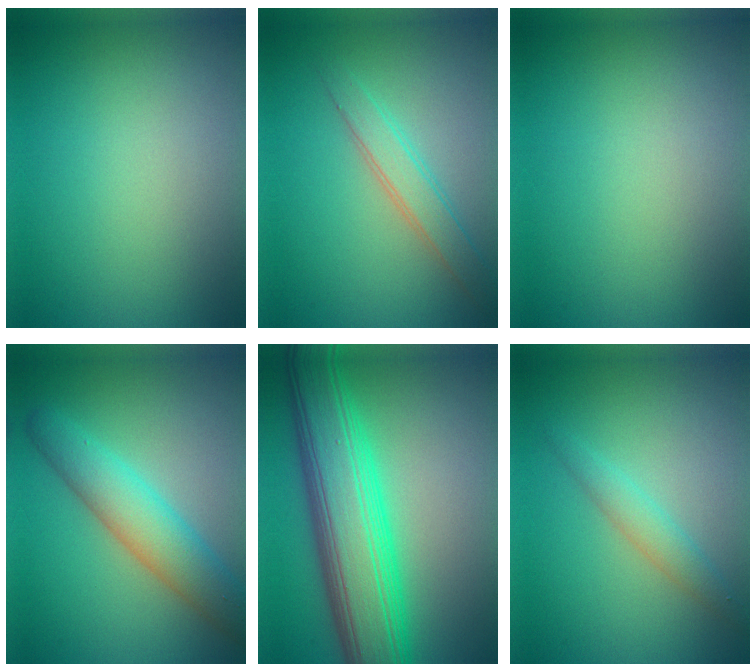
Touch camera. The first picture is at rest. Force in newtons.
{"total": 2.6, "press": 2.6, "slide": 0.1}
{"total": 0.0}
{"total": 5.3, "press": 5.3, "slide": 0.3}
{"total": 11.1, "press": 11.1, "slide": 0.1}
{"total": 1.9, "press": 1.9, "slide": 0.1}